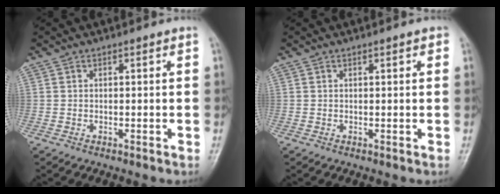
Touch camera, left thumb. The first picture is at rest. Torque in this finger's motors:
{"motor_torque": [-0.43, 0.16, -0.37, 0.03, 0.00]}